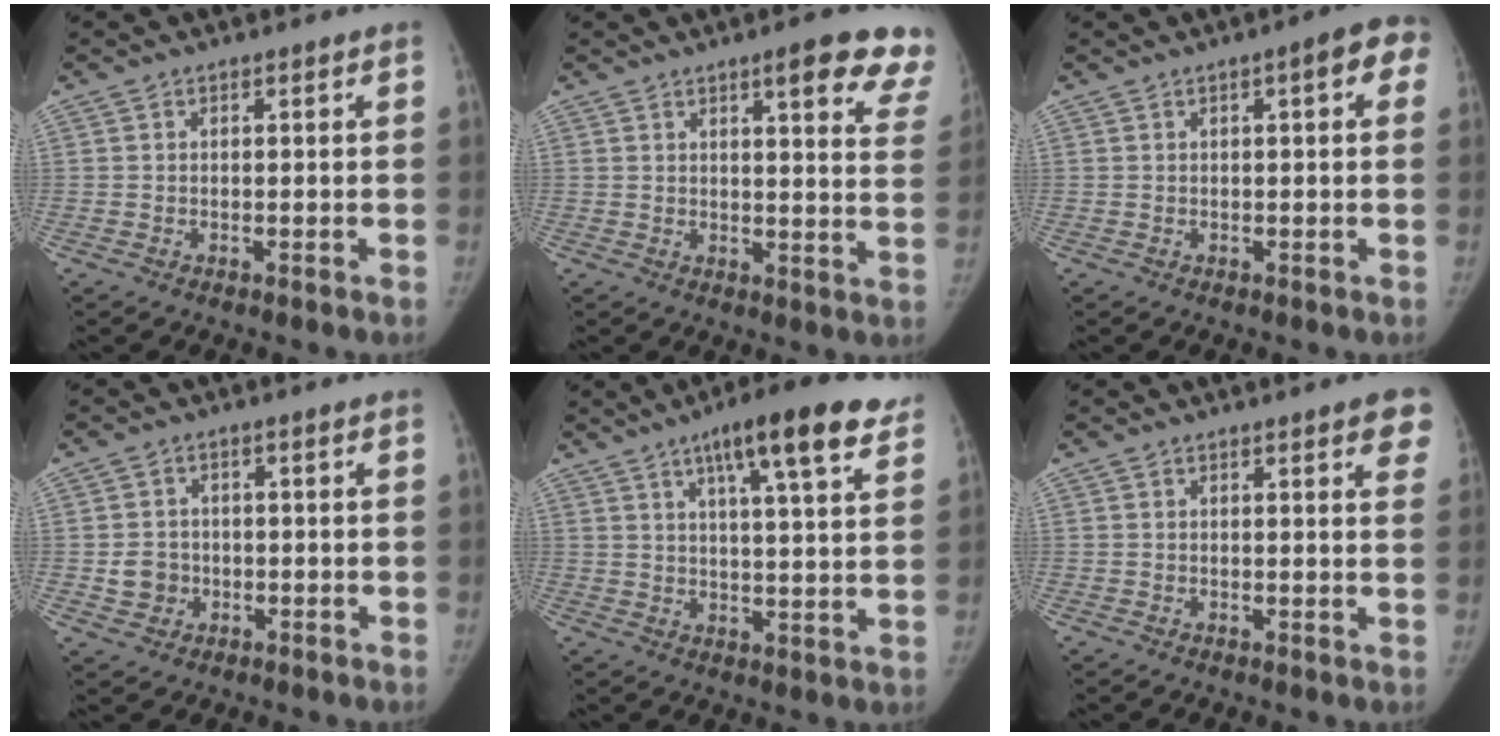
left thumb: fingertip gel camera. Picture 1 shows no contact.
{"total": 14.7, "force": [10.0, 3.0, 10.3], "torque": [-0.098, -0.039, 0.106]}
{"total": 5.6, "force": [1.7, 1.8, 5.0], "torque": [-0.049, 0.008, 0.011]}
{"total": 4.2, "force": [-0.7, 3.9, 1.5], "torque": [-0.007, 0.007, -0.009]}
{"total": 16.0, "force": [9.6, 3.3, 12.3], "torque": [-0.157, -0.026, 0.135]}
{"total": 5.9, "force": [3.3, 1.4, 4.6], "torque": [-0.034, -0.006, 0.034]}